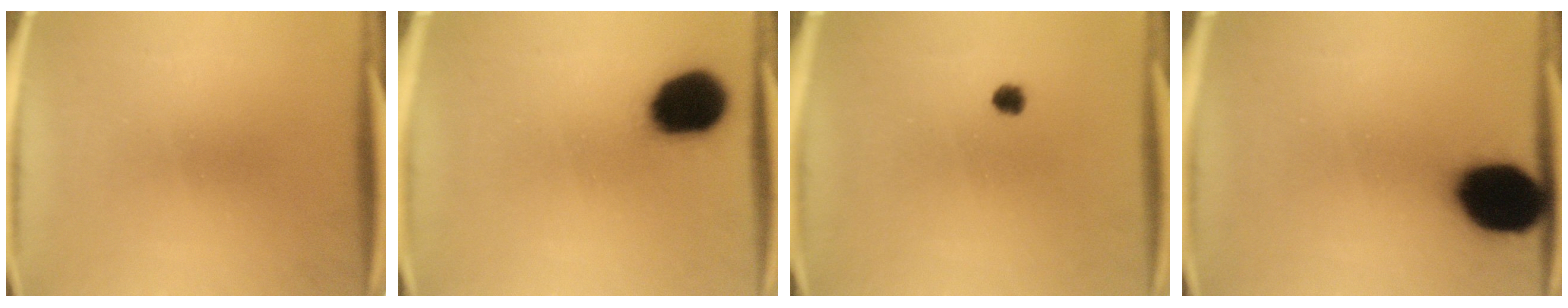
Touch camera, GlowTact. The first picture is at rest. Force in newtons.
{"total": 15.2}
{"total": 1.7}
{"total": 18.4}